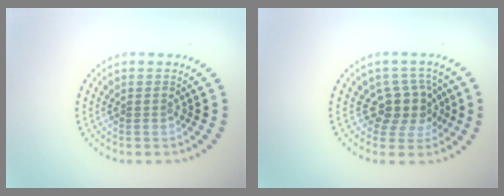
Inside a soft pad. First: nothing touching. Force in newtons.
{"total": 3.3, "press": 2.6, "slide": 2.1}